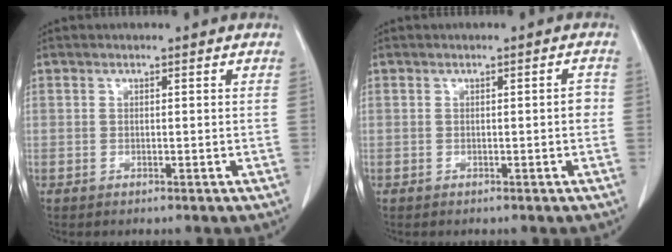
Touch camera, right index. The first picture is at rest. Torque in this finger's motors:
{"motor_torque": [0.42, -0.26, 0.12, 0.04]}